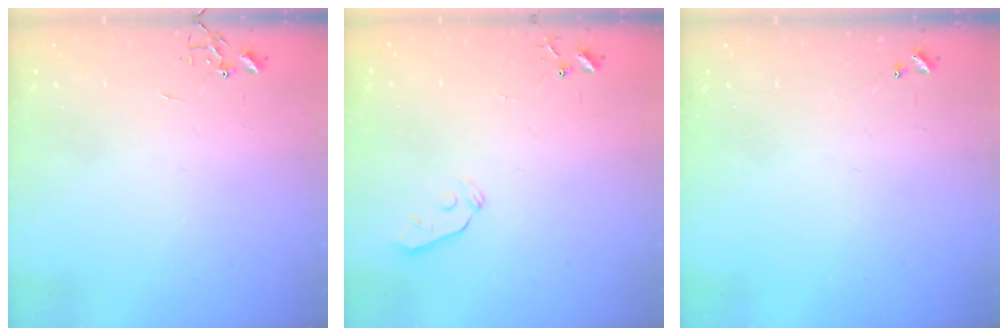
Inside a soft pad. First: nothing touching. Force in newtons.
{"total": 3.3, "press": 3.2, "slide": 0.8}
{"total": 0.0}